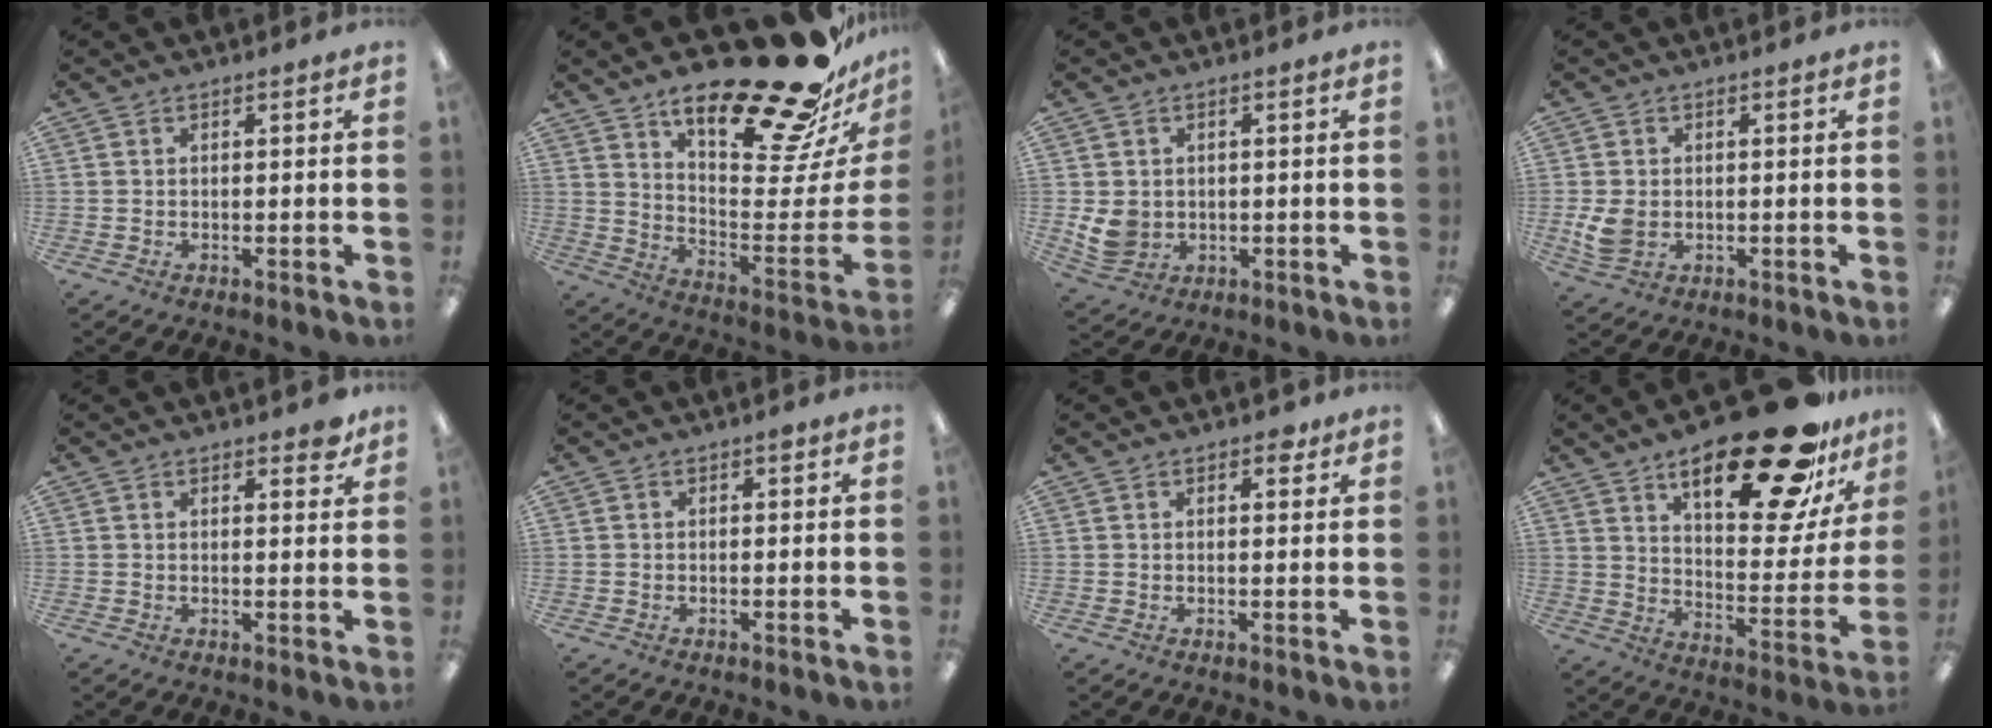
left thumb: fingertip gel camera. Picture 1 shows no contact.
{"total": 27.0, "force": [21.7, 6.7, 14.6], "torque": [-0.185, -0.169, 0.348]}
{"total": 5.7, "force": [0.4, 5.0, 2.7], "torque": [-0.066, 0.002, 0.010]}
{"total": 5.4, "force": [-0.6, 4.0, 3.6], "torque": [-0.071, -0.002, -0.010]}
{"total": 2.4, "force": [1.8, 1.0, 1.3], "torque": [-0.005, -0.008, 0.028]}
{"total": 0.8, "force": [0.0, 0.4, 0.6], "torque": [-0.013, 0.004, -0.002]}
{"total": 2.6, "force": [1.4, 1.4, 1.7], "torque": [-0.011, -0.005, 0.018]}
{"total": 27.0, "force": [18.1, 9.1, 17.8], "torque": [-0.241, -0.117, 0.288]}